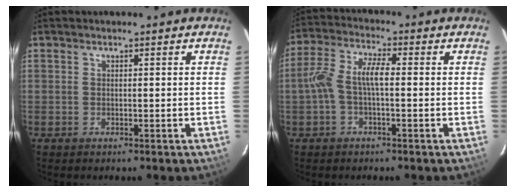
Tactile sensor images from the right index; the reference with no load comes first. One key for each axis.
{"total": 6.5, "fx": -0.9, "fy": 2.2, "fz": 6.1, "tx": -0.135, "ty": 0.019, "tz": -0.019}